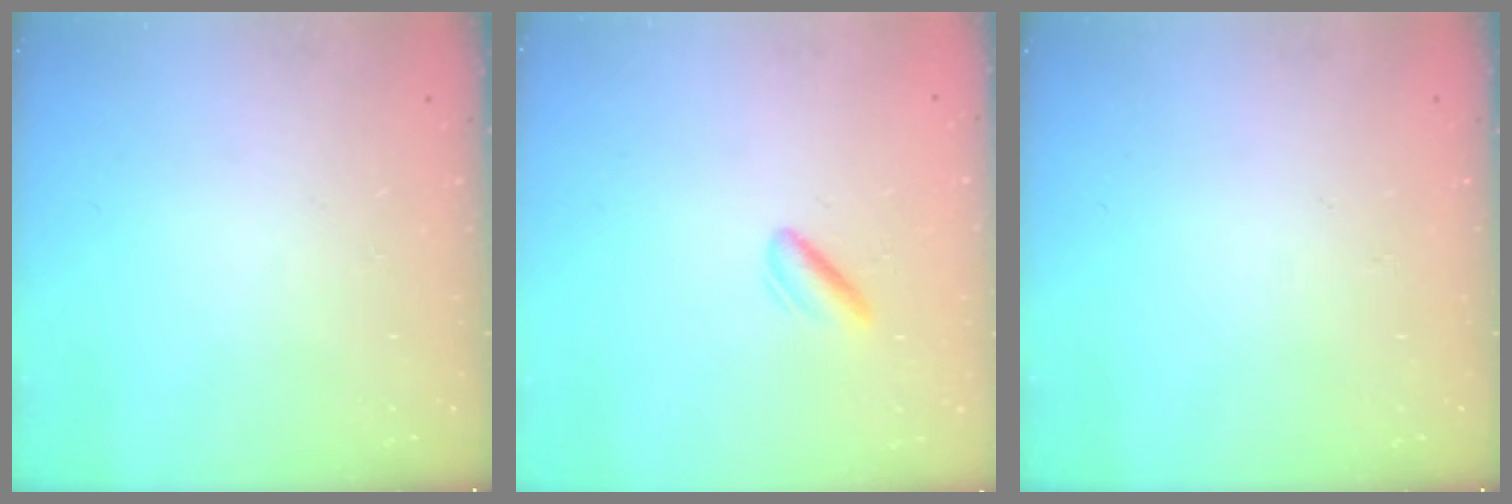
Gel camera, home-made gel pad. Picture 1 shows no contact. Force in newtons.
{"total": 2.1, "press": 1.9, "slide": 1.0}
{"total": 0.0}